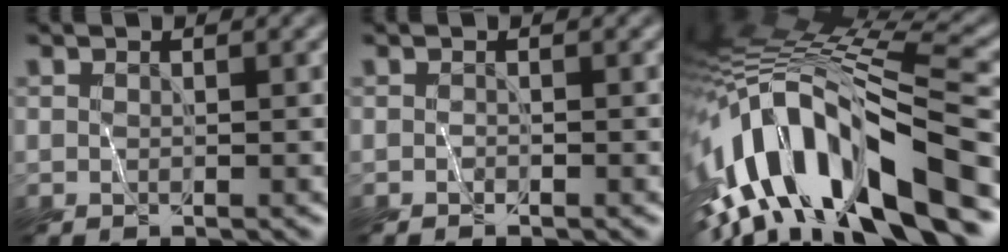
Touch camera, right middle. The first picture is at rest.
{"total": 0.7, "force": [-0.6, -0.2, -0.1], "torque": [0.000, -0.004, -0.013]}
{"total": 14.1, "force": [-5.1, 4.2, 12.5], "torque": [-0.224, 0.029, -0.085]}